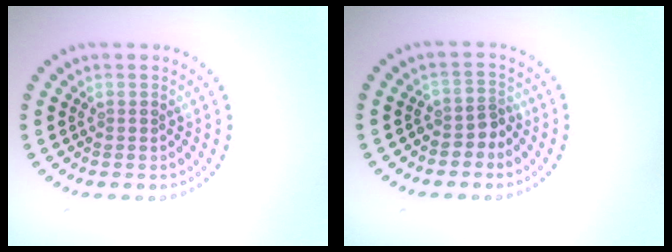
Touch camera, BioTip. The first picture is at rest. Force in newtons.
{"total": 1.9, "press": 1.5, "slide": 1.3}